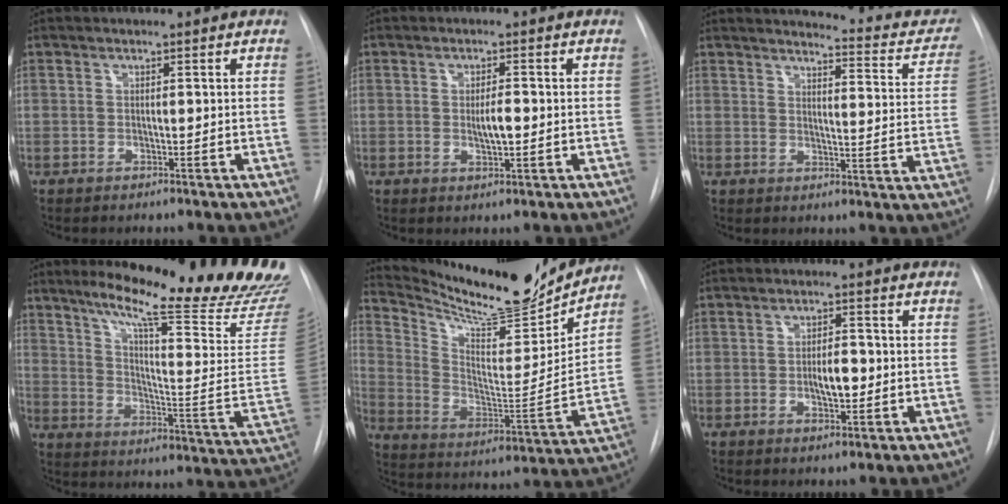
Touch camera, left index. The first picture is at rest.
{"total": 2.9, "force": [-0.6, 0.7, 2.7], "torque": [-0.047, -0.007, -0.009]}
{"total": 14.0, "force": [13.0, 2.8, 4.5], "torque": [-0.032, -0.052, 0.128]}
{"total": 26.3, "force": [21.6, 1.4, 14.9], "torque": [-0.216, -0.101, 0.277]}
{"total": 19.4, "force": [18.2, 2.5, 6.2], "torque": [-0.124, -0.058, 0.283]}
{"total": 4.1, "force": [-1.1, 1.5, 3.6], "torque": [-0.056, -0.005, -0.015]}